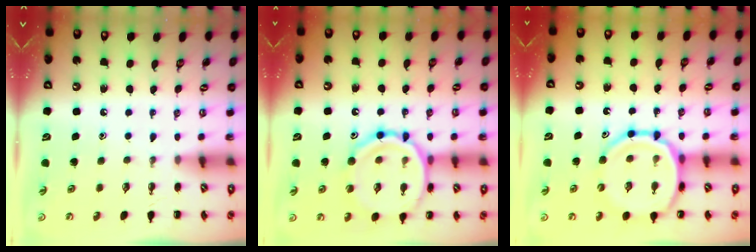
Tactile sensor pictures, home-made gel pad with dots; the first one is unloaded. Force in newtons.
{"total": 17.6, "press": 17.4, "slide": 2.0}
{"total": 14.7, "press": 14.3, "slide": 3.6}